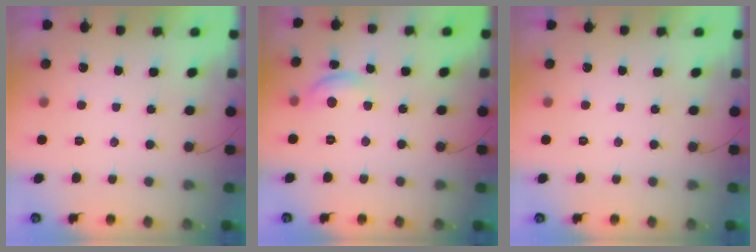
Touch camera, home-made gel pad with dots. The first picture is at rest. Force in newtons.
{"total": 8.7, "press": 8.7, "slide": 0.5}
{"total": 0.0}